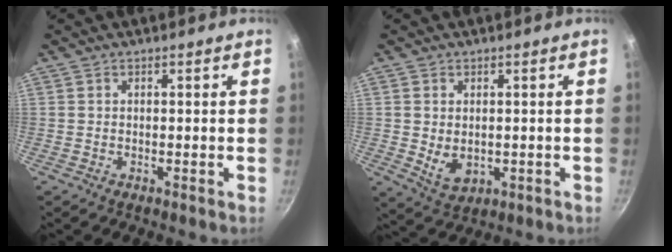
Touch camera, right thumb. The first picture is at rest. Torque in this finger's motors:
{"motor_torque": [-0.23, 0.48, 0.27, 0.74, 0.03]}